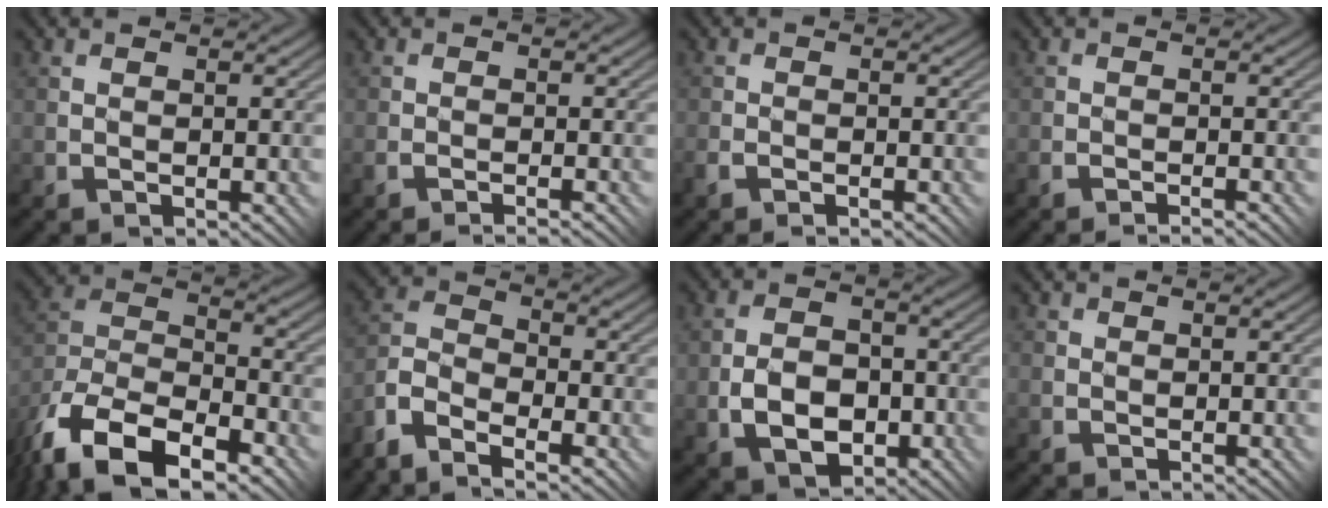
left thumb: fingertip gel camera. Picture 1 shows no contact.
{"total": 1.6, "force": [-1.4, -0.2, 0.7], "torque": [-0.016, 0.006, -0.030]}
{"total": 2.2, "force": [-1.6, 0.9, 1.2], "torque": [-0.025, -0.001, -0.037]}
{"total": 1.4, "force": [-1.3, -0.3, 0.1], "torque": [-0.003, 0.007, -0.031]}
{"total": 16.5, "force": [-11.0, 8.2, 9.1], "torque": [-0.215, -0.041, -0.179]}
{"total": 7.2, "force": [-5.2, 3.0, 4.0], "torque": [-0.091, -0.009, -0.115]}
{"total": 7.2, "force": [-2.1, 4.9, 4.8], "torque": [-0.090, -0.004, -0.043]}
{"total": 1.2, "force": [0.2, 1.1, -0.2], "torque": [0.005, 0.003, -0.003]}